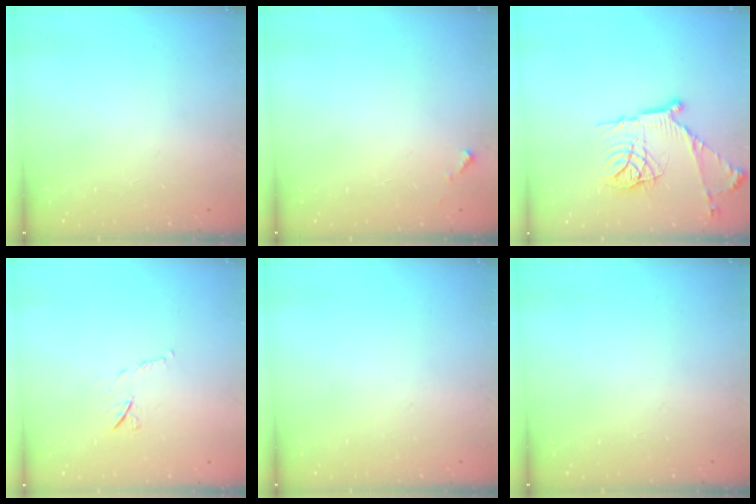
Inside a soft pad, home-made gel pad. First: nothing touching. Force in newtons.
{"total": 2.8, "press": 2.8, "slide": 0.1}
{"total": 18.9, "press": 18.8, "slide": 1.9}
{"total": 7.0, "press": 7.0, "slide": 0.7}
{"total": 0.0}
{"total": 0.0}